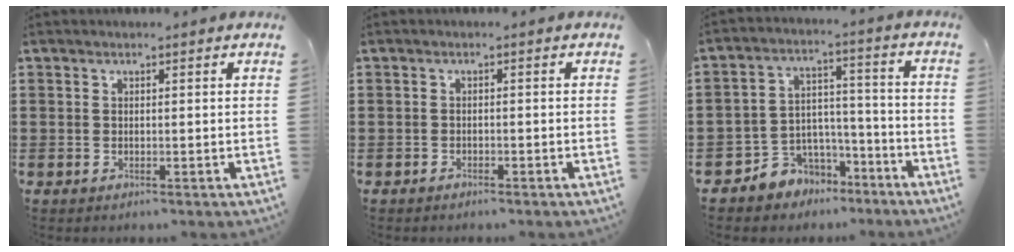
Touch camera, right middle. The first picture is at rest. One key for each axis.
{"total": 1.0, "fx": -0.9, "fy": 0.3, "fz": 0.1, "tx": -0.005, "ty": 0.002, "tz": -0.020}
{"total": 5.7, "fx": -4.3, "fy": 3.7, "fz": -0.5, "tx": -0.011, "ty": 0.008, "tz": -0.085}